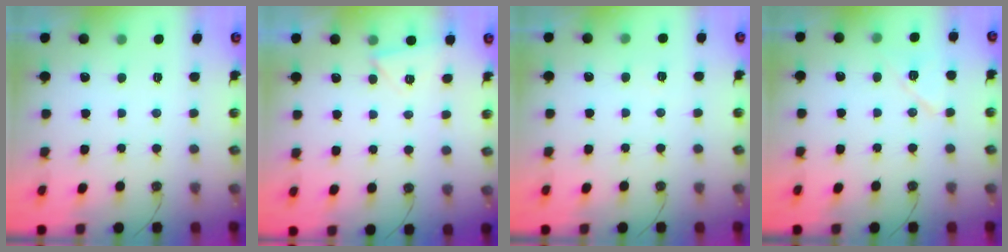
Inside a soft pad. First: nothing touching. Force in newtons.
{"total": 3.2, "press": 3.0, "slide": 1.1}
{"total": 3.3, "press": 2.2, "slide": 2.4}
{"total": 8.1, "press": 8.1, "slide": 1.1}